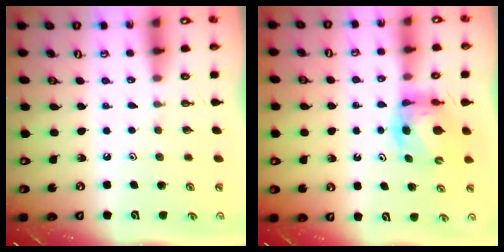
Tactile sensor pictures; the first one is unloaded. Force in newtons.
{"total": 5.6, "press": 5.6, "slide": 0.5}